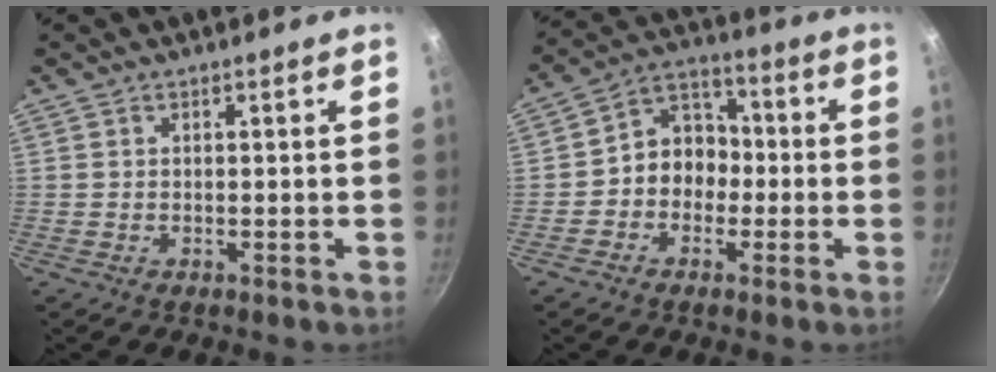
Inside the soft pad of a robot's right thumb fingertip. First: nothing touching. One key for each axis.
{"total": 8.6, "fx": -1.6, "fy": 7.2, "fz": 4.4, "tx": -0.021, "ty": 0.039, "tz": -0.043}